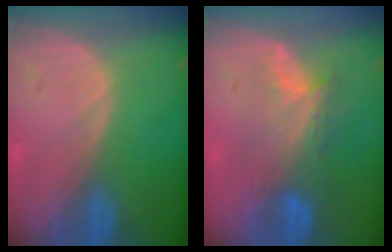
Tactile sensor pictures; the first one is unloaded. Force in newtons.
{"total": 7.8, "press": 7.4, "slide": 2.4}